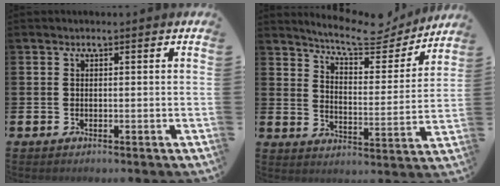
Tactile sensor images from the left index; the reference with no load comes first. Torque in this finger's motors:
{"motor_torque": [1.02, -1.12, 0.39, 0.06]}